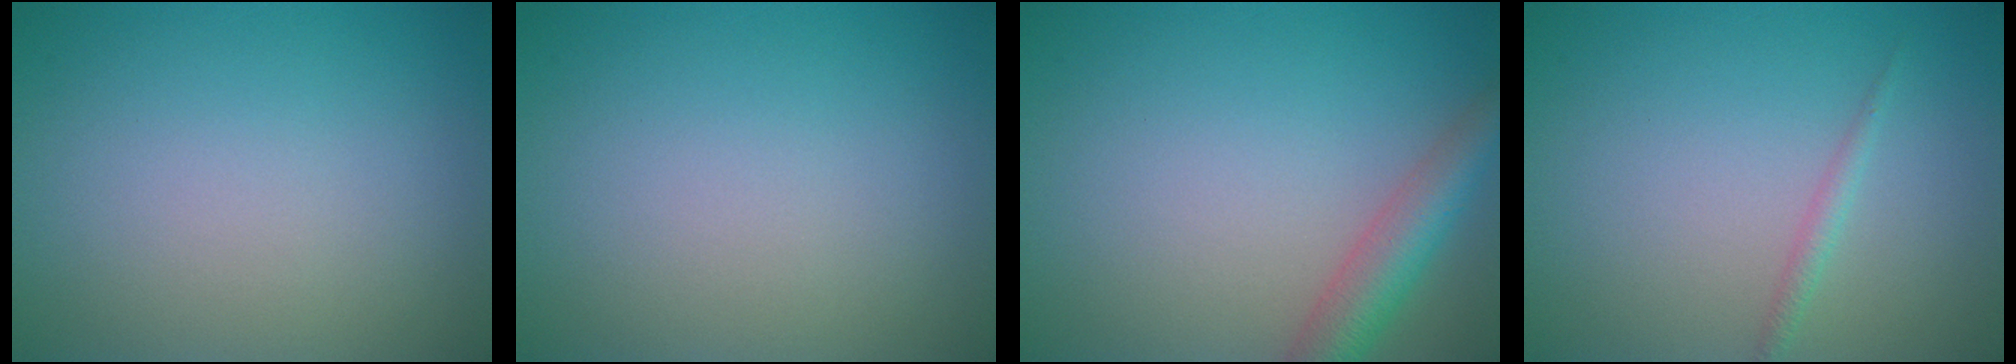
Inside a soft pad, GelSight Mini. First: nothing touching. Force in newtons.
{"total": 0.0}
{"total": 4.0, "press": 4.0, "slide": 0.2}
{"total": 1.0, "press": 1.0, "slide": 0.1}